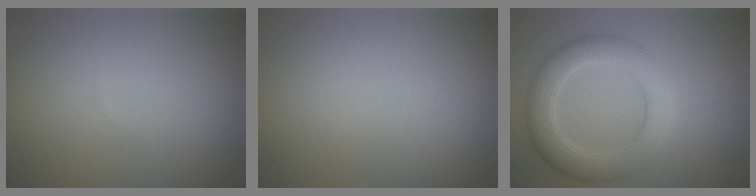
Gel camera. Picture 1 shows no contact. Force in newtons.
{"total": 0.0}
{"total": 5.4, "press": 5.4, "slide": 0.2}